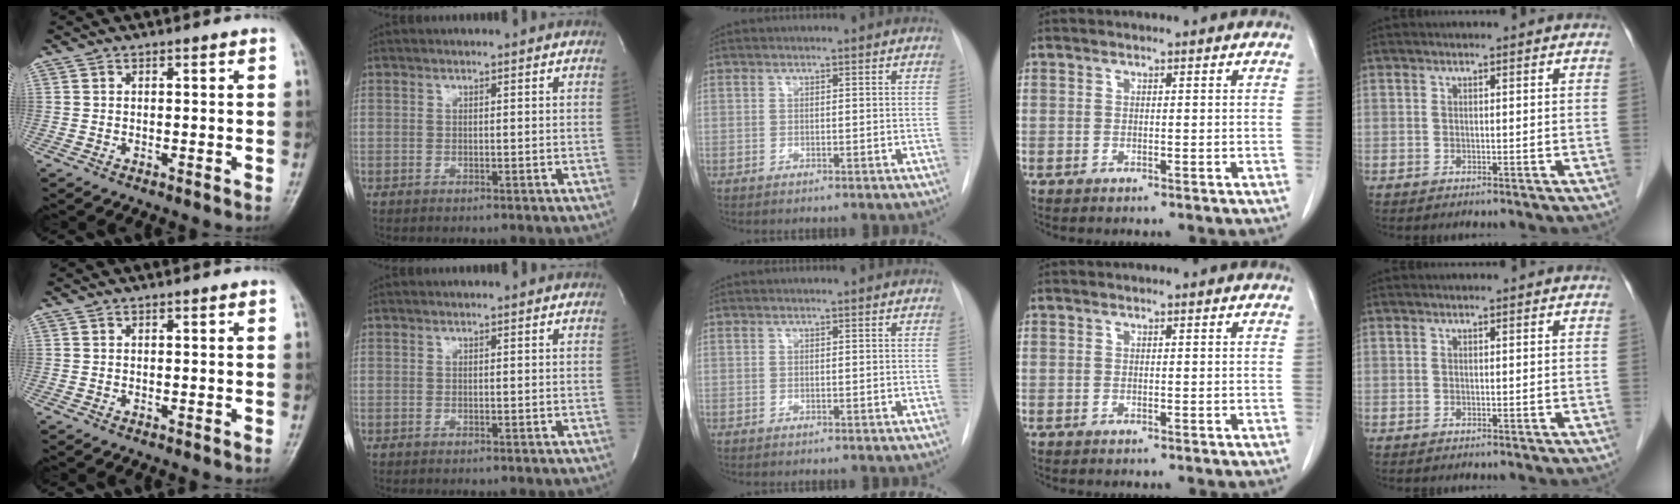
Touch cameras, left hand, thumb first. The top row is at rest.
{}